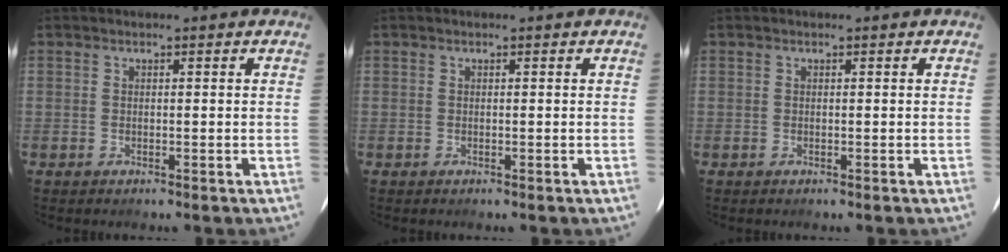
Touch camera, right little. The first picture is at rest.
{"total": 0.0}
{"total": 0.0}